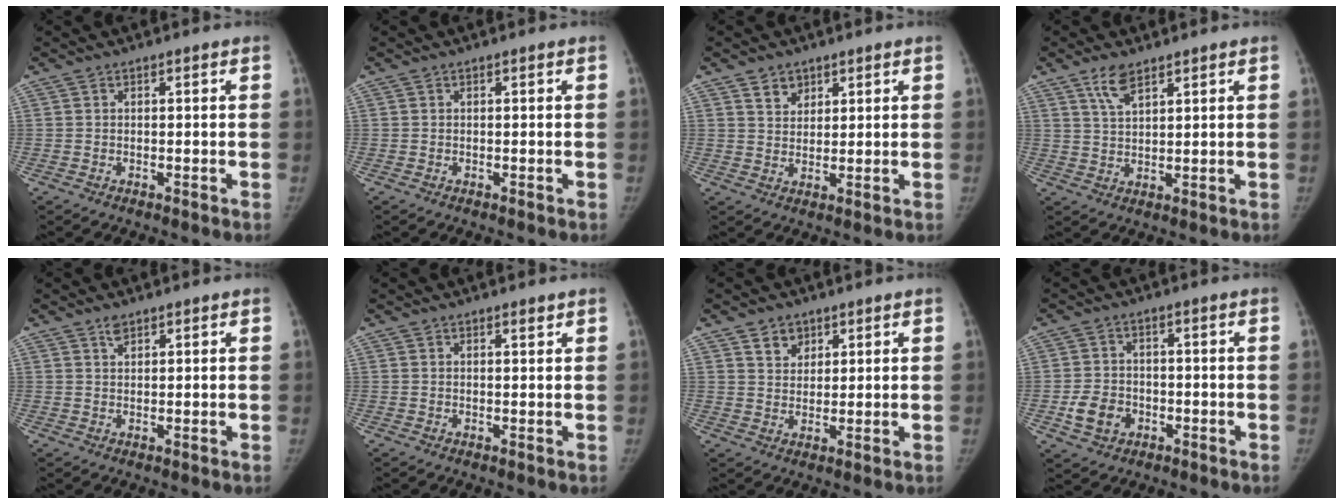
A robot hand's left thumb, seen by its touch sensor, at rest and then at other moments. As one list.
[{"total": 0.0}, {"total": 3.8, "force": [2.5, 2.7, 1.1], "torque": [-0.001, -0.019, 0.049]}, {"total": 4.8, "force": [3.3, 1.8, 3.0], "torque": [-0.053, -0.013, 0.068]}, {"total": 1.7, "force": [1.3, 0.8, 0.8], "torque": [-0.009, -0.004, 0.025]}, {"total": 1.0, "force": [0.8, 0.2, 0.6], "torque": [-0.008, -0.007, 0.015]}, {"total": 4.3, "force": [2.7, 3.1, 1.3], "torque": [-0.001, -0.019, 0.051]}, {"total": 6.0, "force": [-2.0, 4.8, 3.0], "torque": [-0.044, 0.012, -0.030]}]